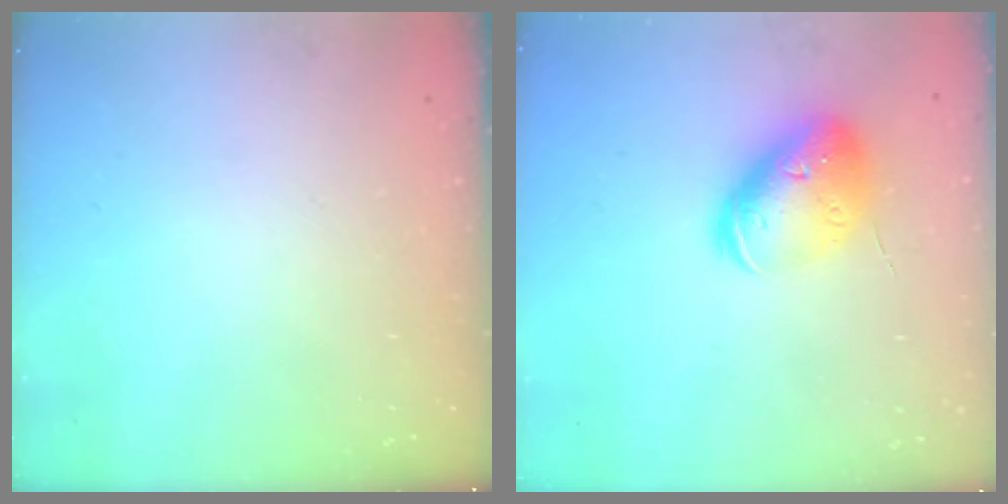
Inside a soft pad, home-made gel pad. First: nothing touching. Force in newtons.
{"total": 14.7, "press": 14.5, "slide": 2.3}